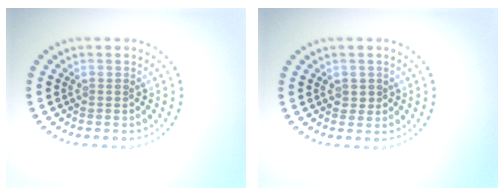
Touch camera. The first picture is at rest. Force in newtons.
{"total": 0.6, "press": 0.6, "slide": 0.2}